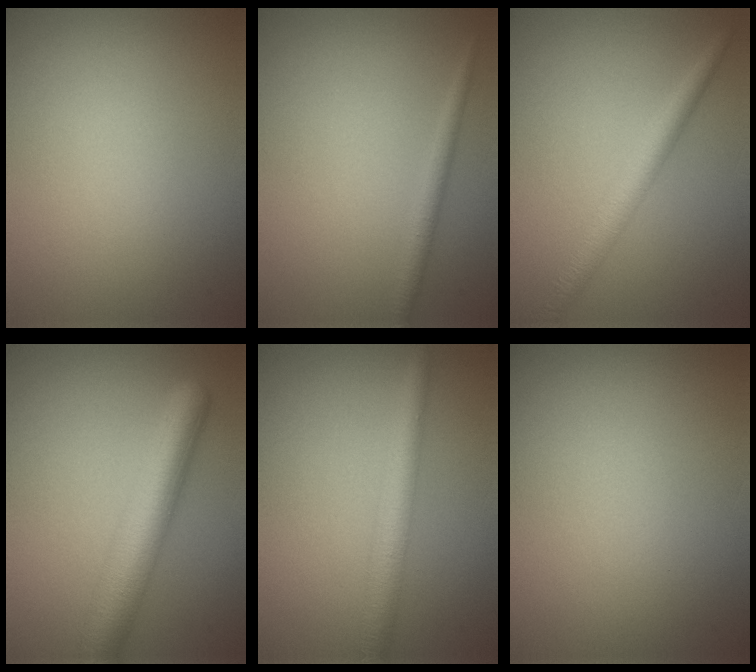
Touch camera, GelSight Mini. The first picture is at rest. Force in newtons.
{"total": 1.5, "press": 1.5, "slide": 0.1}
{"total": 3.1, "press": 3.1, "slide": 0.0}
{"total": 6.0, "press": 6.0, "slide": 0.1}
{"total": 3.4, "press": 3.4, "slide": 0.1}
{"total": 0.0}